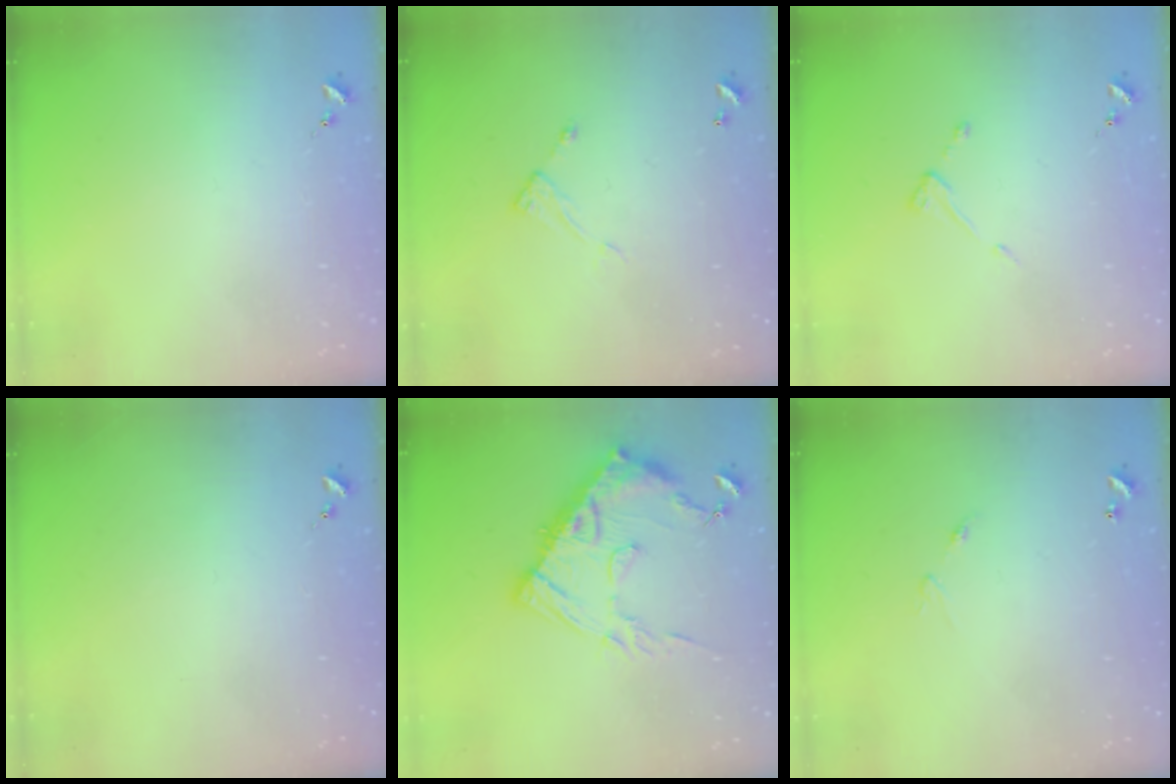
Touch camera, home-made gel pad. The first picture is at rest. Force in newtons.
{"total": 5.0, "press": 5.0, "slide": 0.4}
{"total": 3.9, "press": 3.9, "slide": 0.3}
{"total": 0.0}
{"total": 15.8, "press": 15.7, "slide": 1.6}
{"total": 5.0, "press": 5.0, "slide": 0.5}